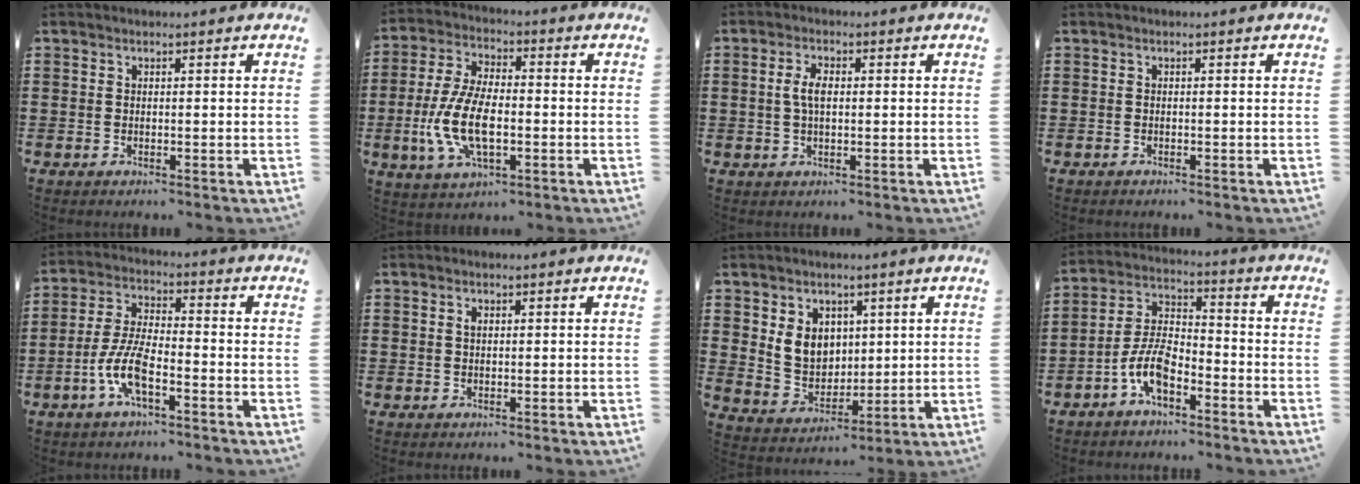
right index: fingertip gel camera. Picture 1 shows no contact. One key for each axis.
{"total": 10.1, "fx": -2.3, "fy": 4.7, "fz": 8.7, "tx": -0.208, "ty": -0.011, "tz": -0.050}
{"total": 3.5, "fx": 0.3, "fy": 1.5, "fz": 3.1, "tx": -0.064, "ty": 0.007, "tz": 0.002}
{"total": 0.6, "fx": -0.6, "fy": -0.1, "fz": 0.0, "tx": 0.000, "ty": -0.004, "tz": -0.012}
{"total": 7.6, "fx": -3.4, "fy": 2.2, "fz": 6.4, "tx": -0.155, "ty": -0.014, "tz": -0.070}
{"total": 0.9, "fx": 0.3, "fy": 0.5, "fz": 0.7, "tx": -0.016, "ty": 0.002, "tz": 0.005}
{"total": 6.6, "fx": 2.0, "fy": 5.7, "fz": 2.8, "tx": -0.068, "ty": 0.014, "tz": 0.037}
{"total": 7.5, "fx": -4.1, "fy": 3.3, "fz": 5.3, "tx": -0.131, "ty": -0.001, "tz": -0.084}